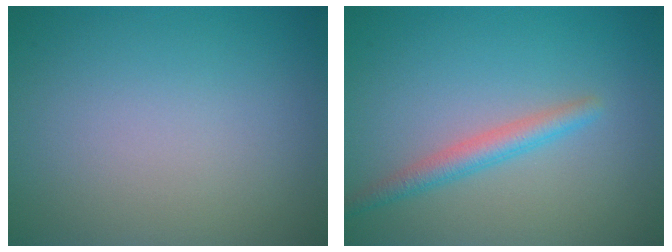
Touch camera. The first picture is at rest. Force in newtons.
{"total": 2.4, "press": 2.4, "slide": 0.1}